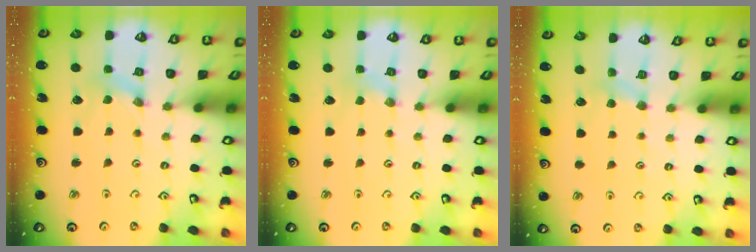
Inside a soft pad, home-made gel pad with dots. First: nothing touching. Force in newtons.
{"total": 0.9, "press": 0.9, "slide": 0.2}
{"total": 2.9, "press": 2.8, "slide": 0.4}